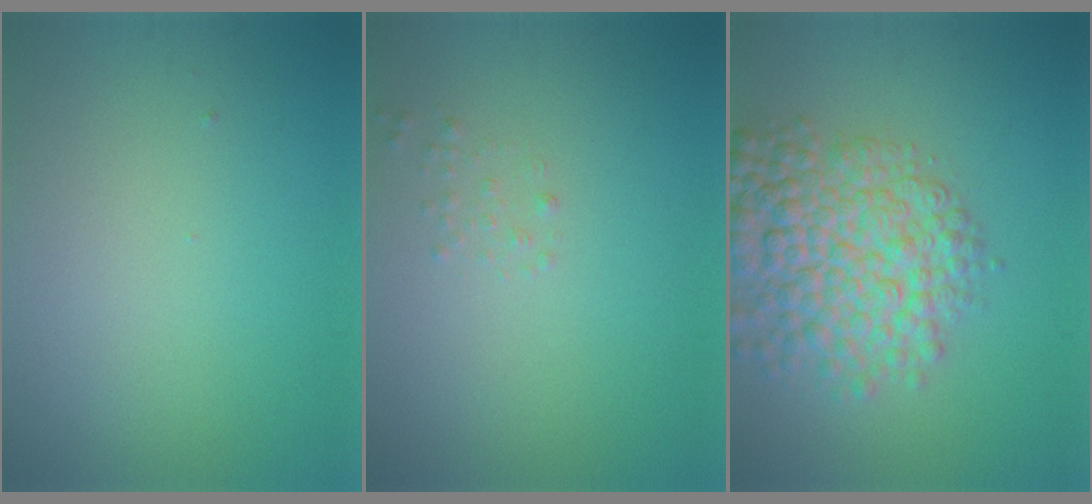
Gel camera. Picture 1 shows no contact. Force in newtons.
{"total": 0.6, "press": 0.6, "slide": 0.1}
{"total": 8.0, "press": 8.0, "slide": 0.3}